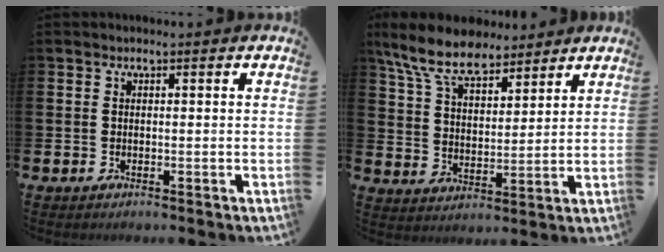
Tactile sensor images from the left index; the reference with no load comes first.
{"total": 9.1, "force": [8.0, 3.0, 3.2], "torque": [-0.099, -0.026, 0.148]}